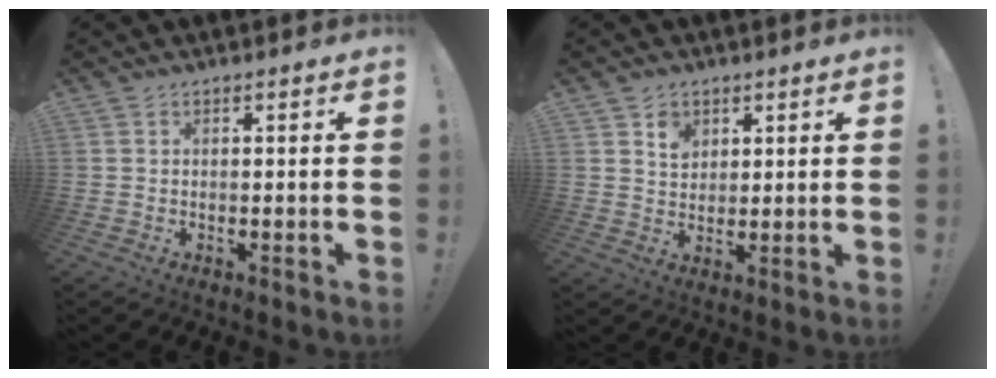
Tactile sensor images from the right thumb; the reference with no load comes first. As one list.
[{"total": 5.1, "force": [2.8, 4.0, 1.4], "torque": [-0.007, -0.017, 0.047]}]